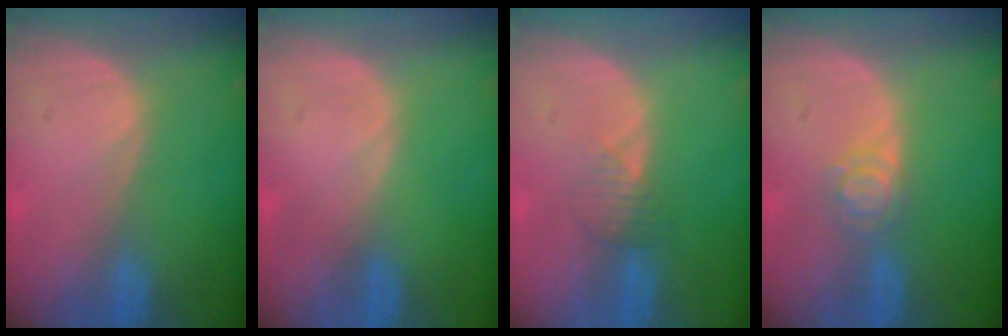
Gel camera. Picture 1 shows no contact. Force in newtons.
{"total": 0.0}
{"total": 2.1, "press": 2.1, "slide": 0.2}
{"total": 3.2, "press": 3.1, "slide": 0.4}